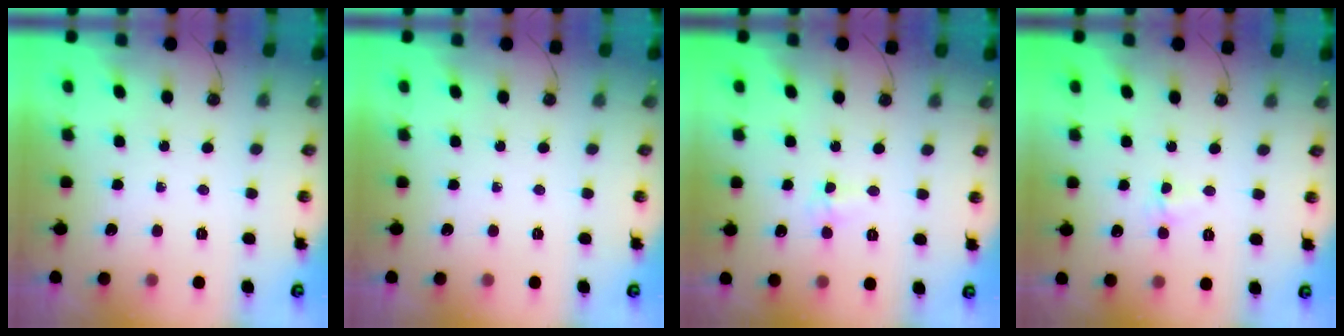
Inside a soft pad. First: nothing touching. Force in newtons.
{"total": 0.0}
{"total": 3.0, "press": 2.8, "slide": 1.1}
{"total": 2.9, "press": 2.9, "slide": 0.4}